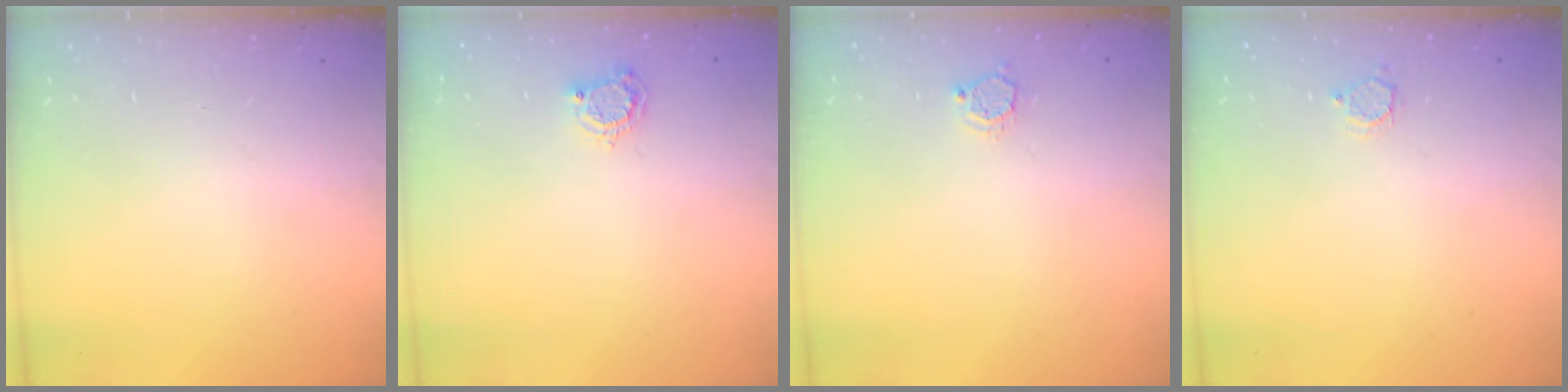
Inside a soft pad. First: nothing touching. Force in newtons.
{"total": 5.2, "press": 5.1, "slide": 0.6}
{"total": 4.2, "press": 4.2, "slide": 0.0}
{"total": 2.4, "press": 2.4, "slide": 0.3}